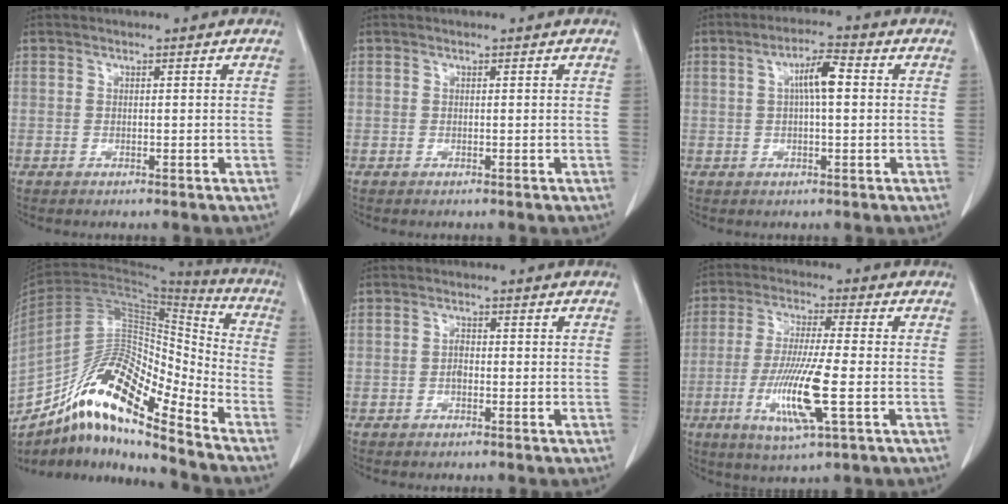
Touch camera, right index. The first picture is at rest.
{"total": 0.0}
{"total": 5.4, "force": [1.0, 1.0, 5.3], "torque": [-0.092, 0.015, 0.014]}
{"total": 17.5, "force": [-12.7, 3.5, 11.6], "torque": [-0.204, 0.029, -0.224]}
{"total": 1.4, "force": [-0.4, 0.8, 1.1], "torque": [-0.017, 0.004, -0.009]}
{"total": 11.7, "force": [-3.2, 0.6, 11.3], "torque": [-0.223, -0.020, -0.062]}